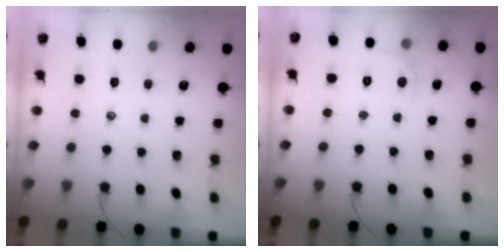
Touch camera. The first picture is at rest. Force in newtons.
{"total": 4.8, "press": 4.7, "slide": 1.2}